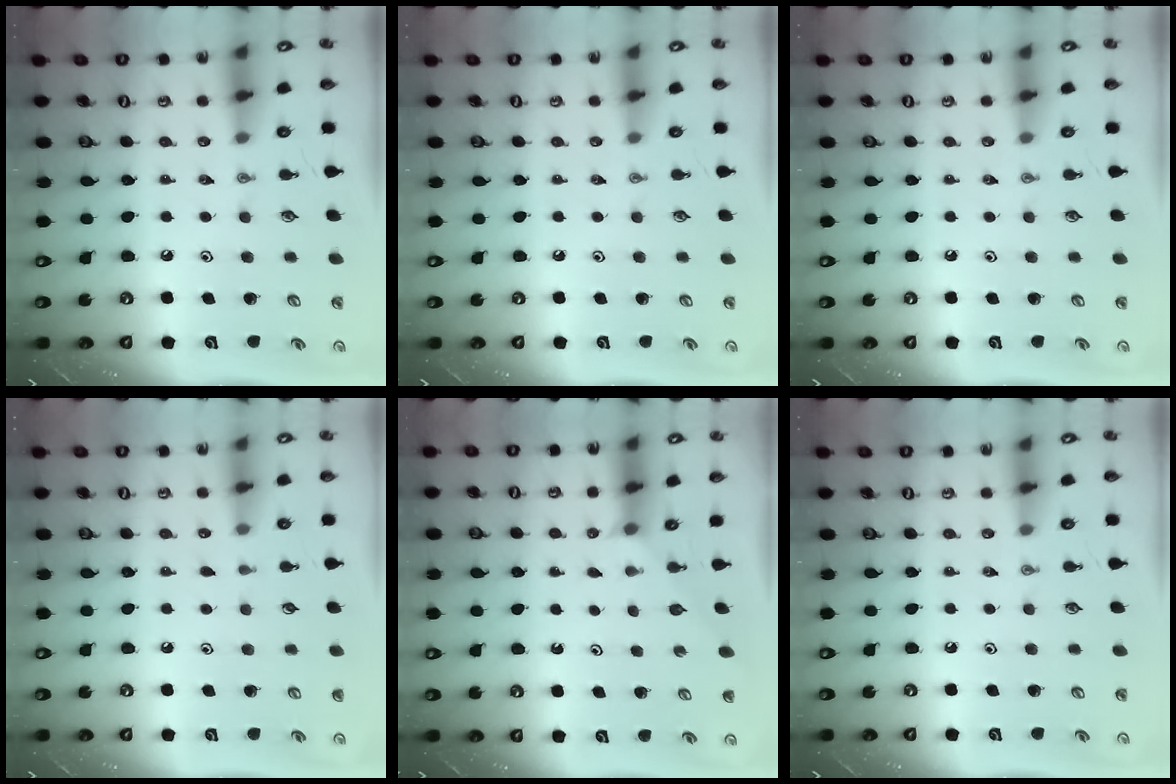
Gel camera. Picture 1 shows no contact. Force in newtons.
{"total": 0.0}
{"total": 0.0}
{"total": 4.6, "press": 4.5, "slide": 0.5}
{"total": 2.5, "press": 2.5, "slide": 0.3}
{"total": 0.0}